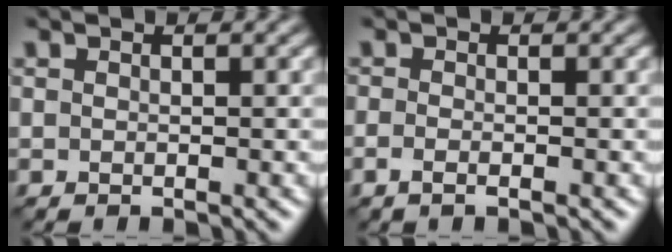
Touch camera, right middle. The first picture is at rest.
{"total": 1.3, "force": [-0.6, 0.4, 1.1], "torque": [-0.019, -0.008, -0.016]}